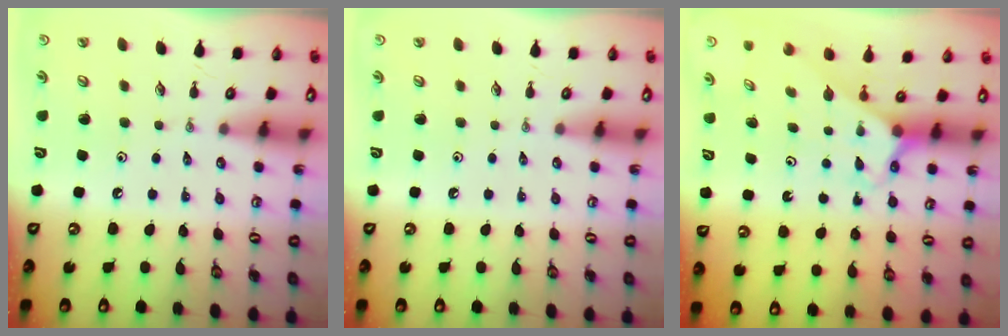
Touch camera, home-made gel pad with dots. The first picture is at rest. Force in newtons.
{"total": 0.0}
{"total": 2.7, "press": 2.7, "slide": 0.1}